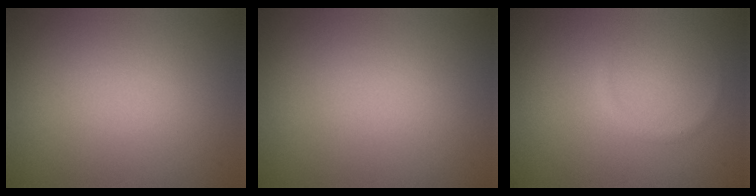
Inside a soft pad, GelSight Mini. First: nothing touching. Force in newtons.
{"total": 0.0}
{"total": 0.6, "press": 0.6, "slide": 0.1}